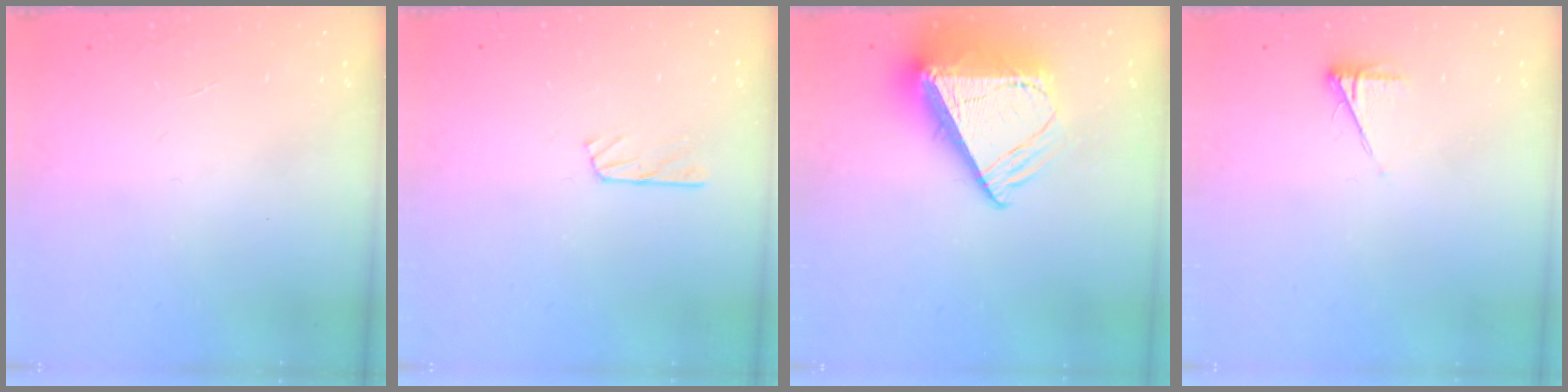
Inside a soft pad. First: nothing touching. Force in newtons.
{"total": 3.6, "press": 3.6, "slide": 0.3}
{"total": 14.6, "press": 14.5, "slide": 1.5}
{"total": 3.5, "press": 3.5, "slide": 0.6}